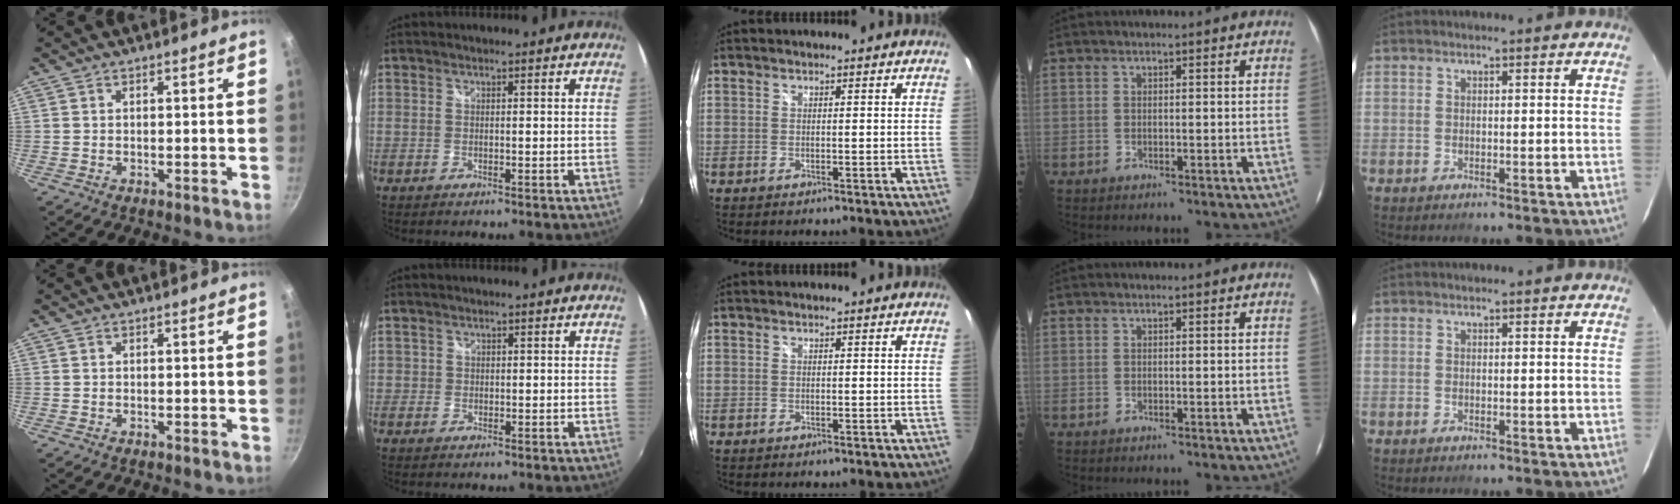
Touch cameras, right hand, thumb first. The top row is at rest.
{"index": {"total": 1.2, "force": [0.2, -1.0, -0.7], "torque": [0.017, -0.008, 0.004]}}